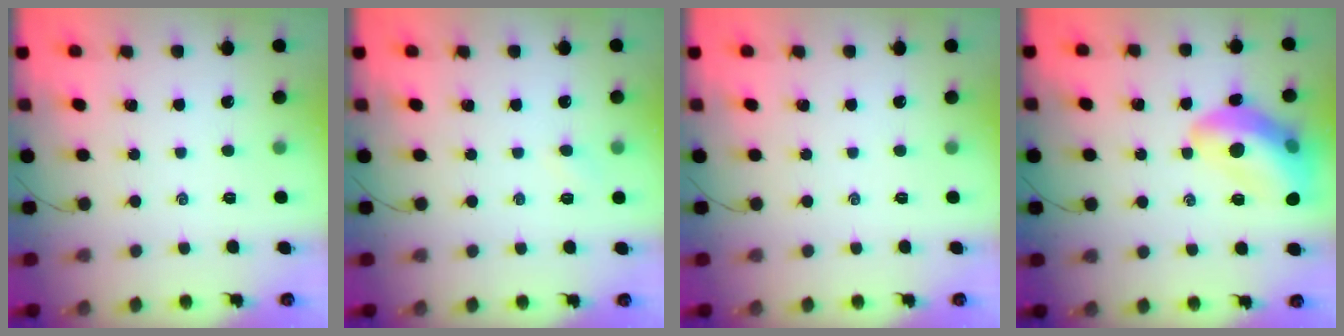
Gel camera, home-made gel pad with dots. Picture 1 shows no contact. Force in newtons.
{"total": 3.0, "press": 2.9, "slide": 0.8}
{"total": 0.0}
{"total": 17.0, "press": 16.9, "slide": 2.0}